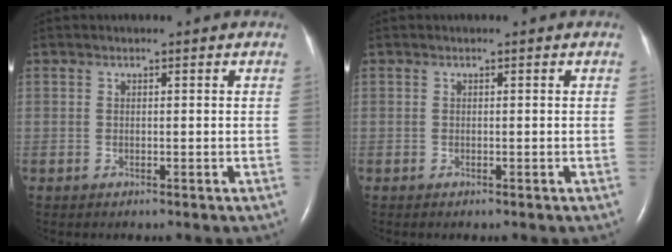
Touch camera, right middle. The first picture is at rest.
{"total": 0.0}